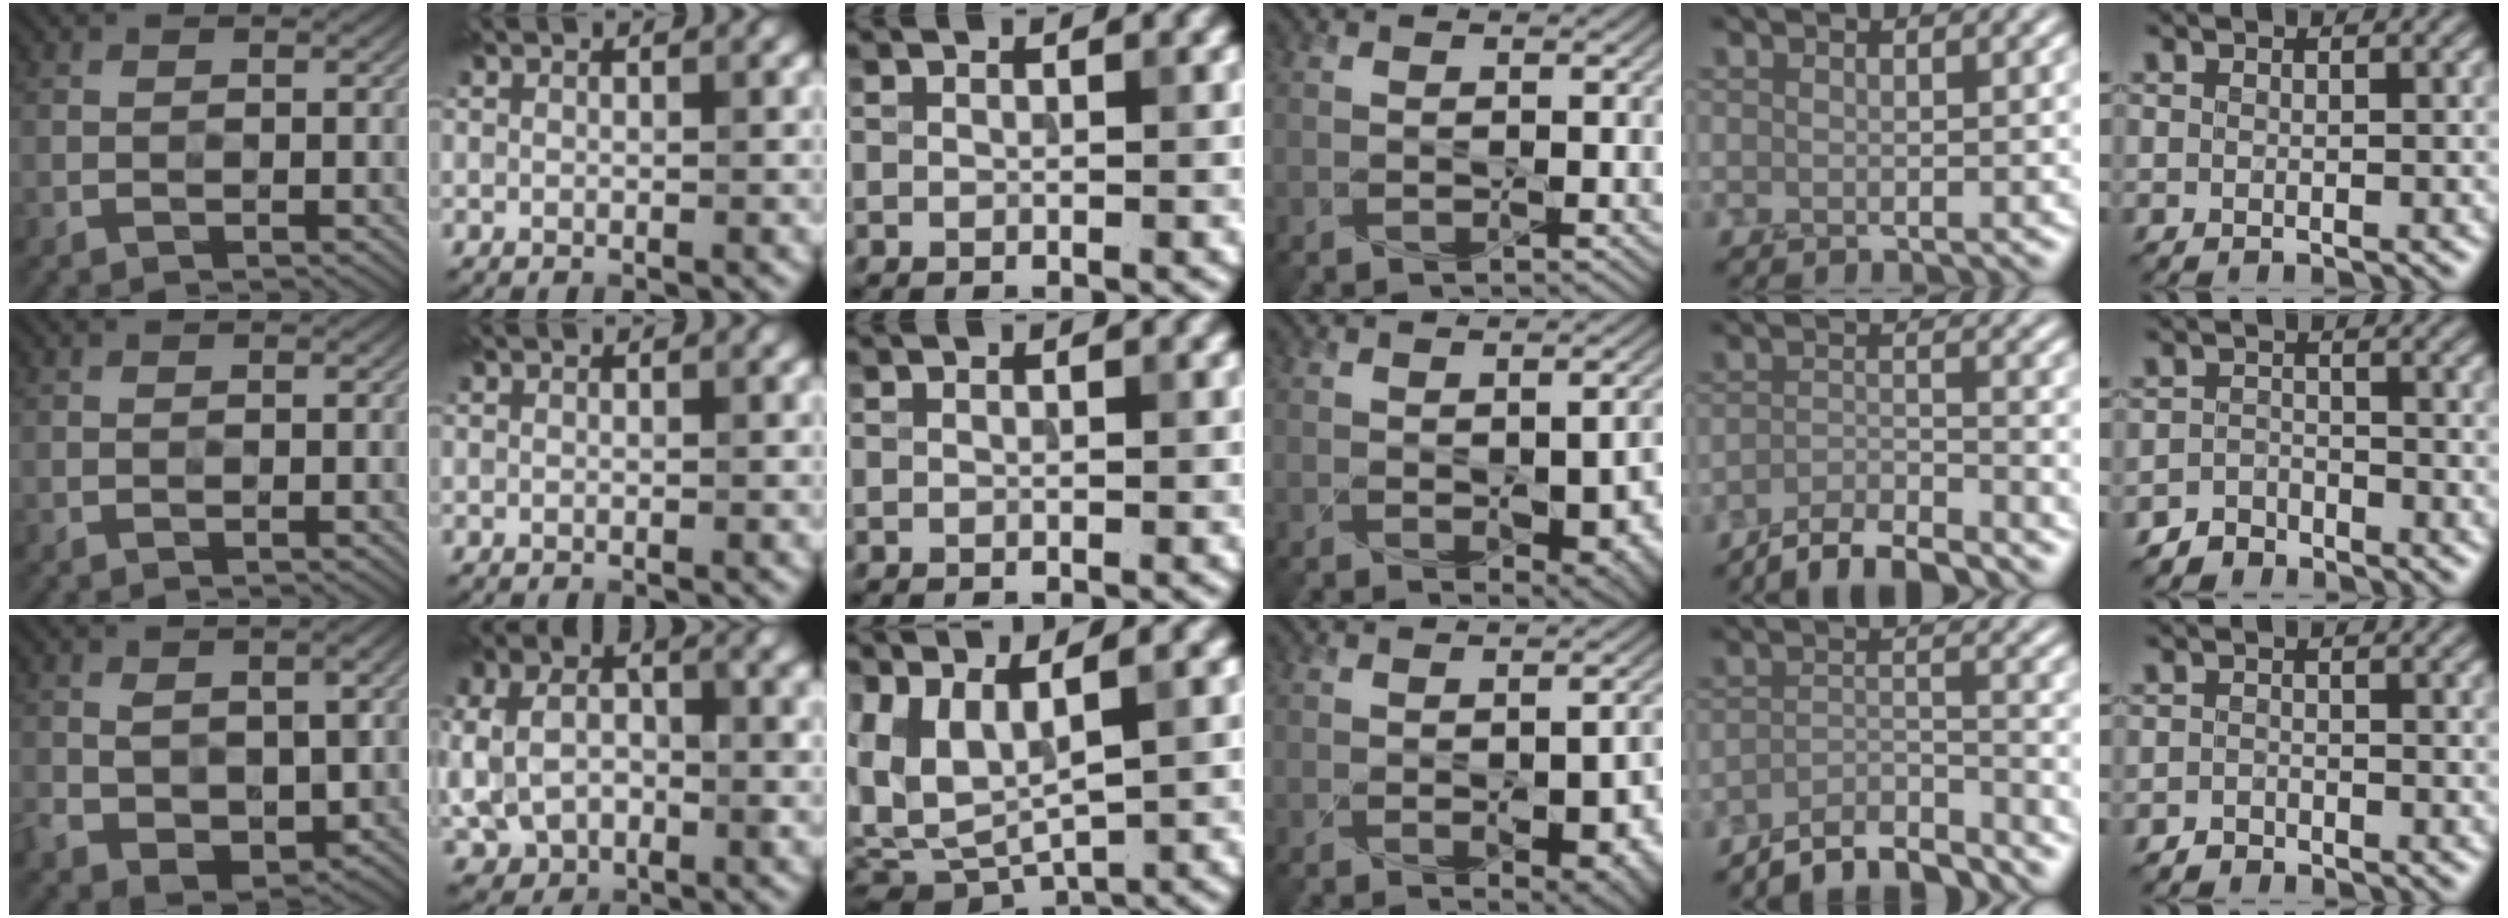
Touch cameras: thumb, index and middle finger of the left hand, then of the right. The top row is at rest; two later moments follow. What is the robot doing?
{"motion": "wipe", "object": "whiteboard"}